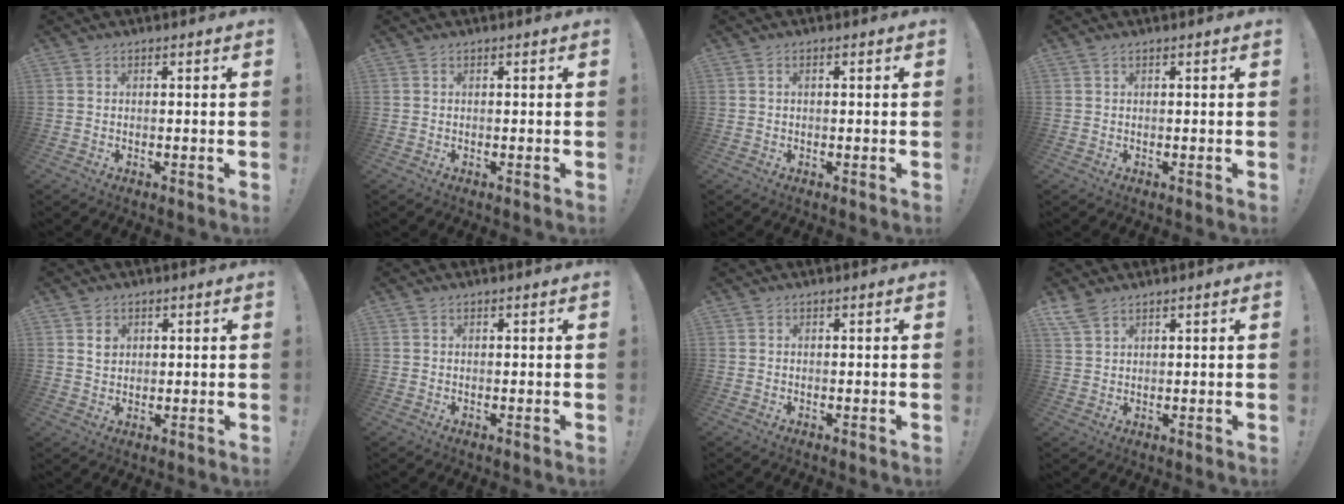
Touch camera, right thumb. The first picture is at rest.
{"total": 0.0}
{"total": 1.0, "force": [0.0, 0.4, 0.9], "torque": [-0.023, 0.006, 0.000]}
{"total": 0.5, "force": [0.3, 0.1, 0.4], "torque": [-0.008, 0.000, 0.005]}
{"total": 3.0, "force": [1.6, 2.4, 0.8], "torque": [0.005, -0.009, 0.024]}
{"total": 0.0}
{"total": 0.0}
{"total": 4.4, "force": [3.5, 1.7, 2.2], "torque": [-0.047, -0.014, 0.068]}